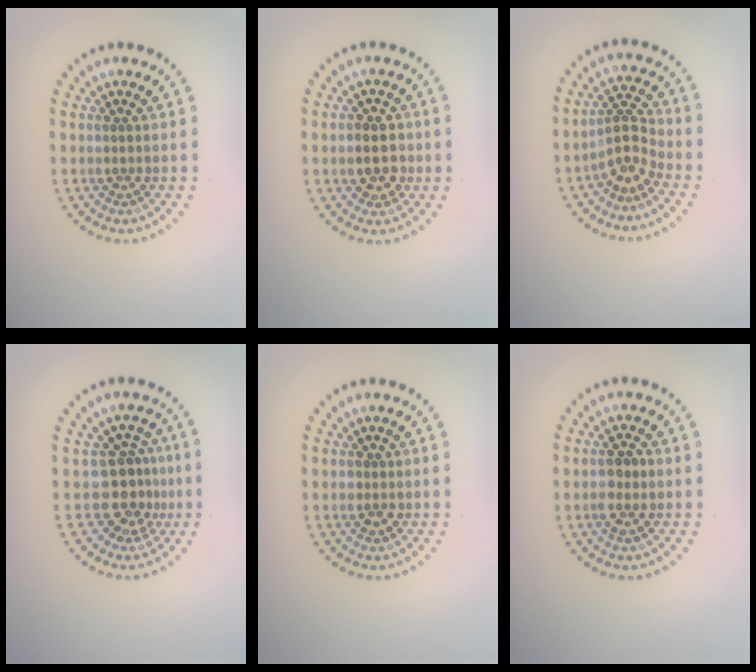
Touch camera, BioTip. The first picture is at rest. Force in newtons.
{"total": 3.1, "press": 3.0, "slide": 0.6}
{"total": 2.8, "press": 2.1, "slide": 1.9}
{"total": 3.4, "press": 2.6, "slide": 2.2}
{"total": 1.0, "press": 0.9, "slide": 0.4}
{"total": 2.0, "press": 2.0, "slide": 0.3}